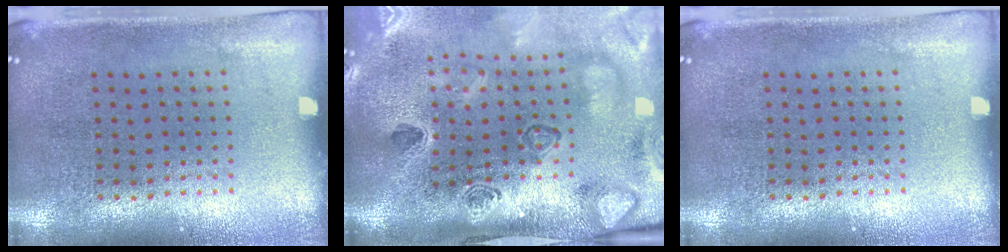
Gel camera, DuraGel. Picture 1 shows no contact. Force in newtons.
{"total": 4.6, "press": 3.2, "slide": 3.2}
{"total": 0.0}